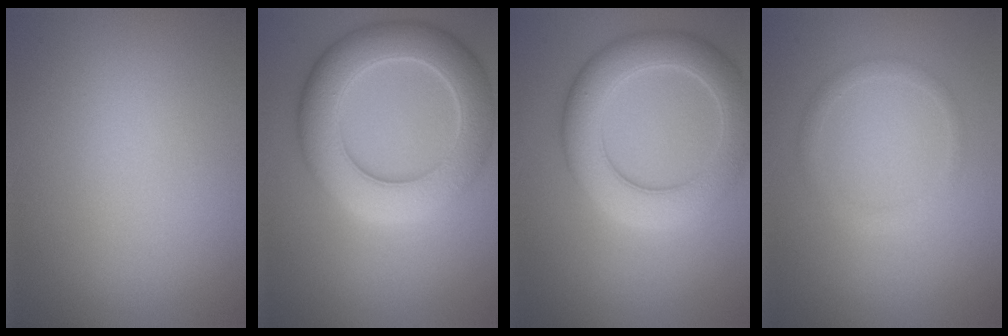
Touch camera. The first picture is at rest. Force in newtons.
{"total": 7.9, "press": 7.9, "slide": 0.5}
{"total": 6.3, "press": 6.3, "slide": 0.3}
{"total": 1.3, "press": 1.3, "slide": 0.1}